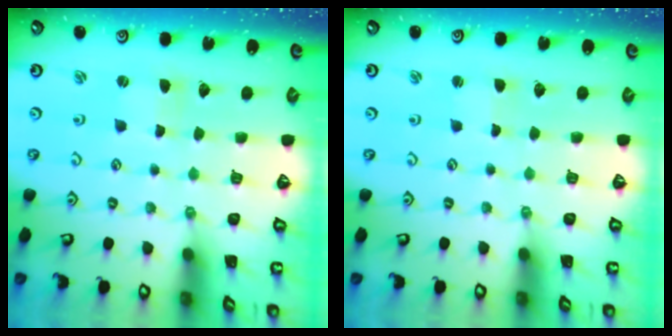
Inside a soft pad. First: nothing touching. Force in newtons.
{"total": 1.5, "press": 1.4, "slide": 0.3}